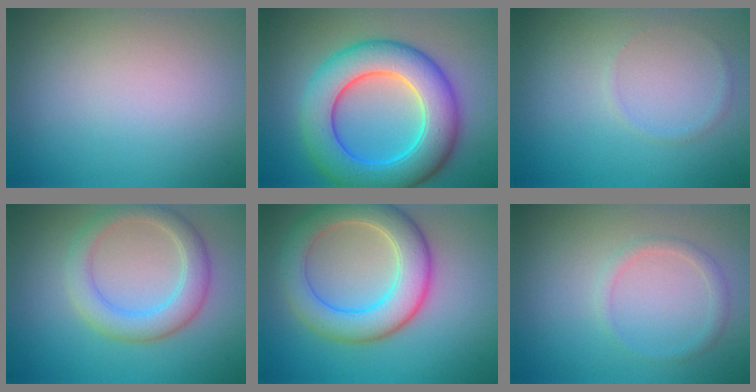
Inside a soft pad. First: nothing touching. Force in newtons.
{"total": 9.9, "press": 9.9, "slide": 0.1}
{"total": 0.6, "press": 0.6, "slide": 0.1}
{"total": 4.1, "press": 4.0, "slide": 0.4}
{"total": 7.0, "press": 7.0, "slide": 0.6}
{"total": 1.4, "press": 1.4, "slide": 0.1}